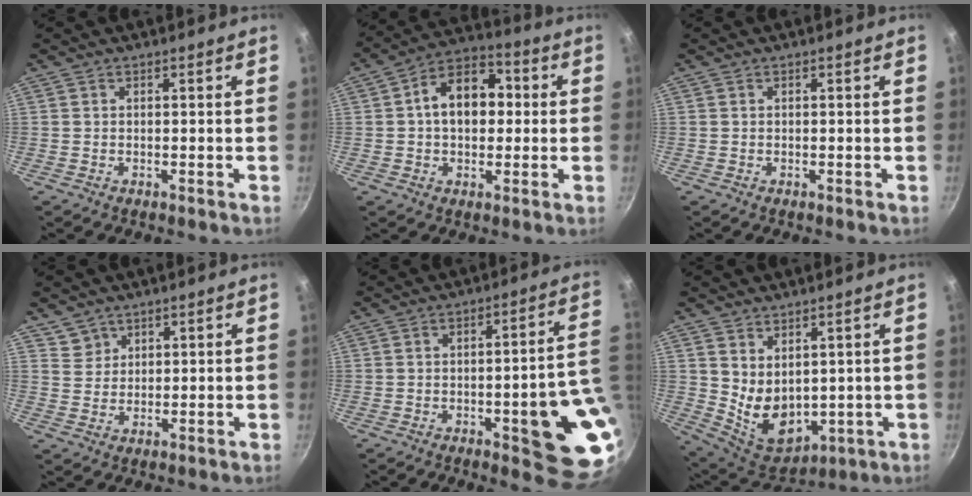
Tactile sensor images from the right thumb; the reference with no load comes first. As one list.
[{"total": 12.6, "force": [1.1, 8.8, 9.0], "torque": [-0.098, 0.029, 0.001]}, {"total": 0.0}, {"total": 3.4, "force": [2.3, 2.5, 0.1], "torque": [0.020, 0.000, 0.044]}, {"total": 17.6, "force": [-3.5, 5.2, 16.4], "torque": [-0.154, 0.017, -0.042]}, {"total": 10.0, "force": [2.4, 7.0, 6.8], "torque": [-0.089, -0.039, 0.070]}]